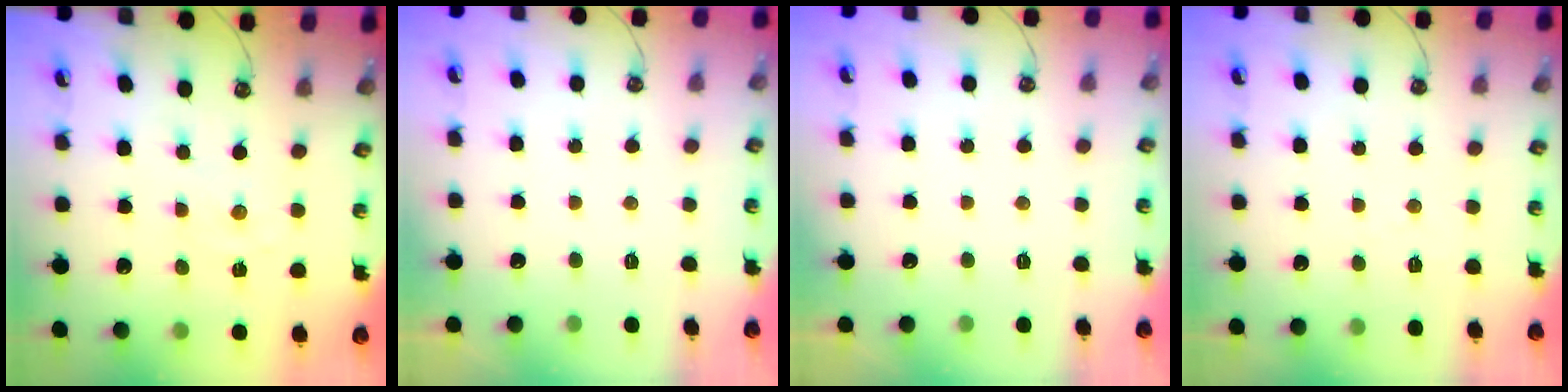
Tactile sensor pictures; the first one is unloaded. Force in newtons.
{"total": 0.0}
{"total": 0.0}
{"total": 2.6, "press": 2.6, "slide": 0.4}